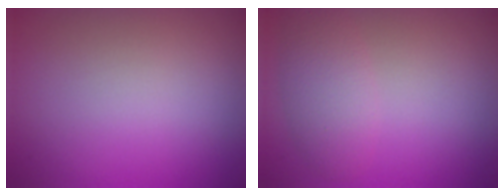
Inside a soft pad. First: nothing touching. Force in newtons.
{"total": 2.6, "press": 2.6, "slide": 0.2}